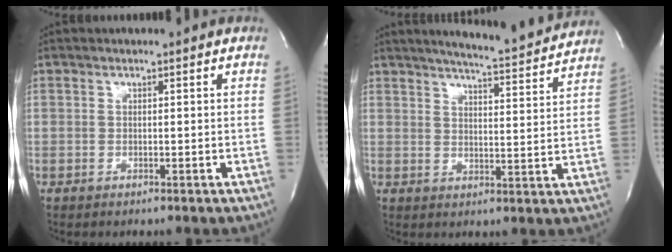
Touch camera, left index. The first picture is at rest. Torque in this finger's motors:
{"motor_torque": [0.18, -0.45, 0.16, 0.04]}